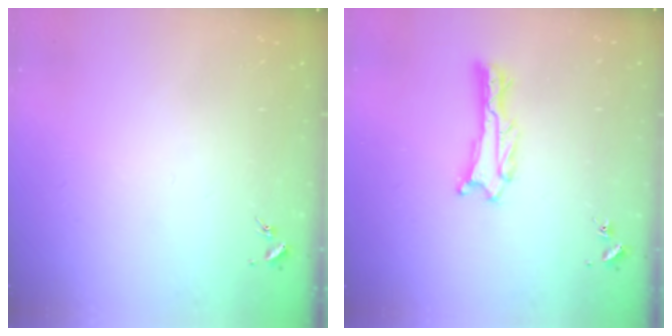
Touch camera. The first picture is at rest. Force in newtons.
{"total": 1.0, "press": 1.0, "slide": 0.1}